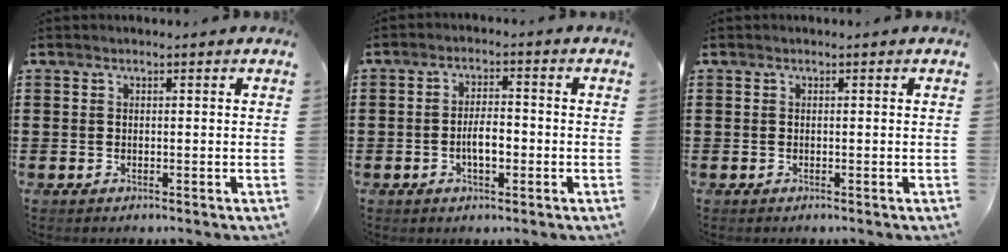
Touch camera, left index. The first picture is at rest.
{"total": 4.5, "force": [-1.1, 1.8, 4.0], "torque": [-0.077, 0.005, -0.022]}
{"total": 0.0}